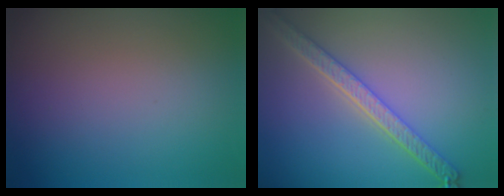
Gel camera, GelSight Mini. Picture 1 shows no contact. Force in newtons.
{"total": 4.4, "press": 3.4, "slide": 2.7}